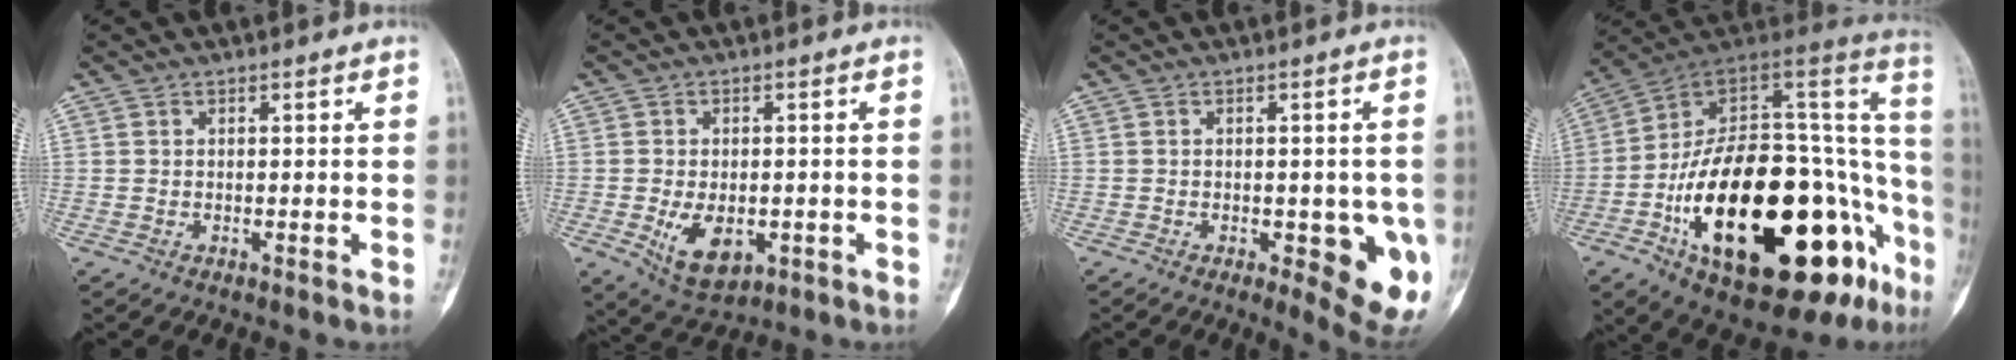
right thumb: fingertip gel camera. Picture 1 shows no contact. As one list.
[{"total": 8.2, "force": [-2.1, 5.0, 6.2], "torque": [-0.089, -0.005, -0.022]}, {"total": 11.2, "force": [-3.1, 4.4, 9.9], "torque": [-0.095, -0.011, -0.027]}, {"total": 37.4, "force": [-11.8, 16.7, 31.3], "torque": [-0.393, 0.057, -0.179]}]